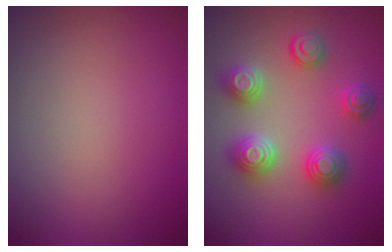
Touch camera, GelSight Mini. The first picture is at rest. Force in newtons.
{"total": 4.9, "press": 4.8, "slide": 0.8}